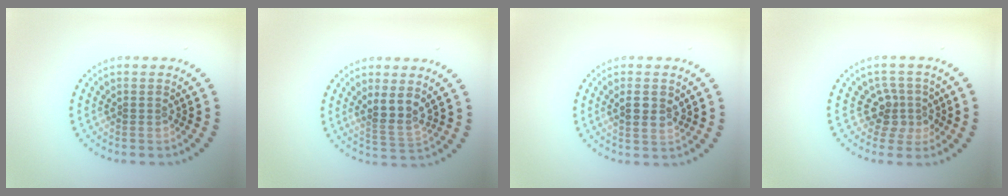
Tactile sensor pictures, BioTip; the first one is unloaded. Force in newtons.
{"total": 2.8, "press": 2.3, "slide": 1.6}
{"total": 2.1, "press": 2.0, "slide": 0.6}
{"total": 2.7, "press": 2.0, "slide": 1.8}